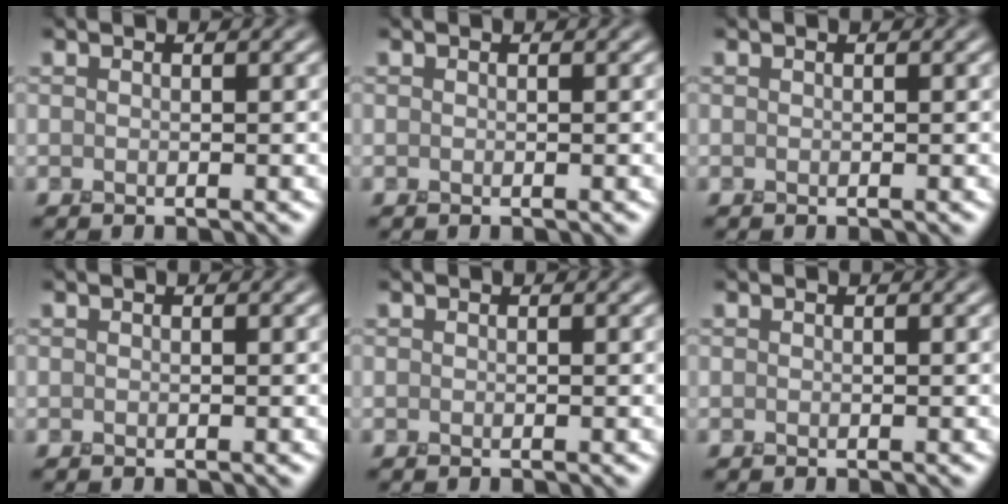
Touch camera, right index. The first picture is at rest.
{"total": 0.0}
{"total": 0.0}
{"total": 0.0}
{"total": 0.0}
{"total": 0.0}